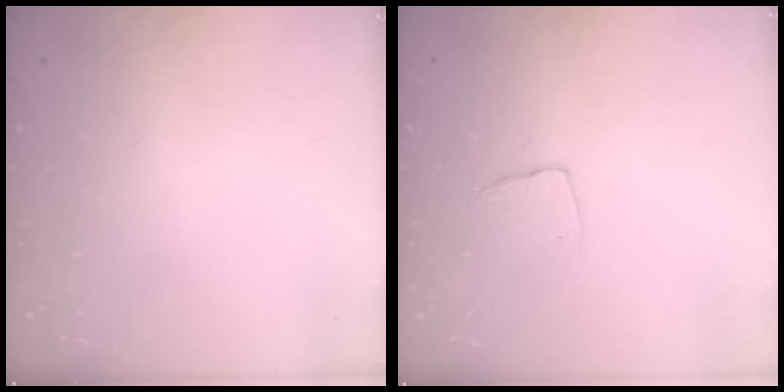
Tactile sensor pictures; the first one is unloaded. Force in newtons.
{"total": 5.6, "press": 5.5, "slide": 0.5}